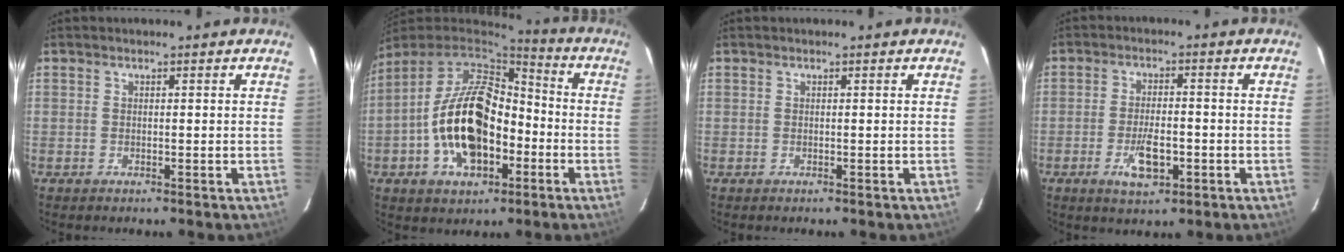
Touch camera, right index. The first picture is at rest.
{"total": 17.9, "force": [-4.7, 10.3, 13.9], "torque": [-0.281, 0.008, -0.076]}
{"total": 0.0}
{"total": 6.8, "force": [-2.6, 2.7, 5.7], "torque": [-0.112, -0.007, -0.041]}